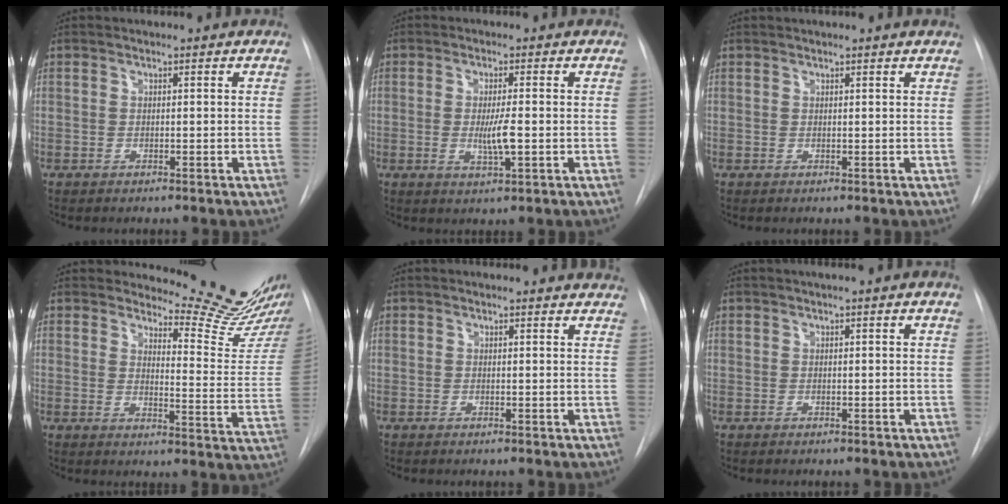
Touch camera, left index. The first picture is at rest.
{"total": 4.0, "force": [-0.5, 0.4, 3.9], "torque": [-0.075, -0.007, -0.007]}
{"total": 1.7, "force": [1.5, -0.5, 0.6], "torque": [-0.016, 0.008, 0.027]}
{"total": 13.2, "force": [12.8, -0.5, 3.1], "torque": [-0.036, -0.108, 0.148]}
{"total": 7.4, "force": [7.2, 1.1, 1.6], "torque": [-0.006, 0.000, 0.056]}
{"total": 1.2, "force": [0.7, -0.3, 0.9], "torque": [-0.020, 0.002, 0.015]}